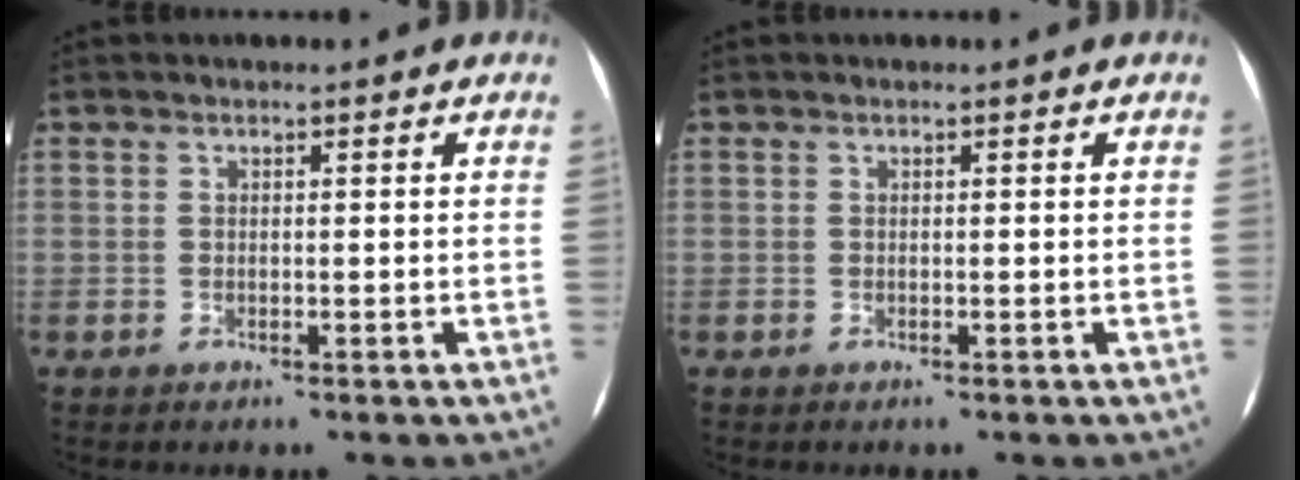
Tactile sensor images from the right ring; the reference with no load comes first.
{"total": 0.0}